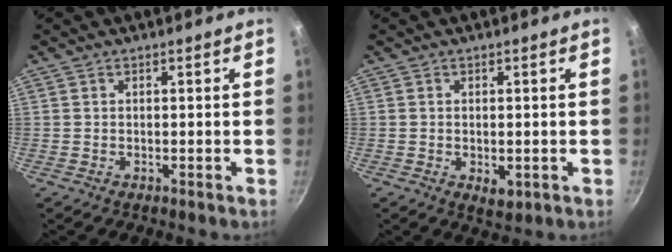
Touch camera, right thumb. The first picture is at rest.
{"total": 3.3, "force": [-0.6, 1.9, 2.6], "torque": [-0.037, -0.010, -0.006]}